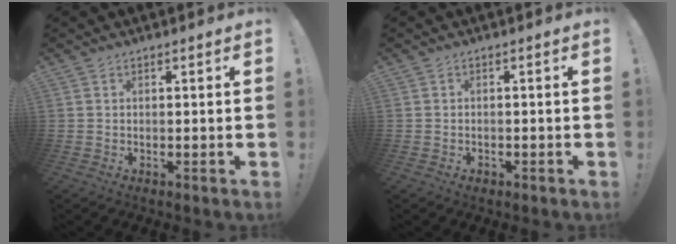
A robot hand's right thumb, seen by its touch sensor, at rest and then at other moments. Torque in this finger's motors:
{"motor_torque": [-0.18, 0.33, 0.04, -0.04, -0.01]}